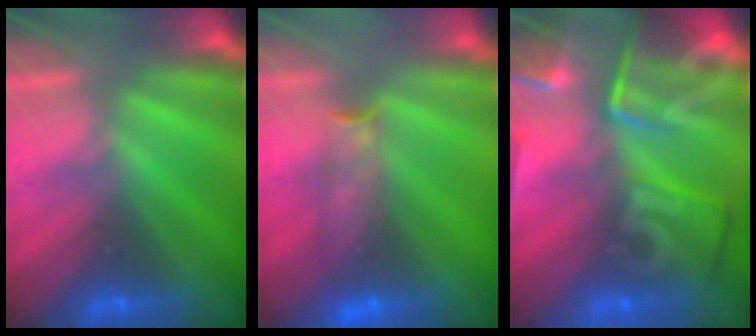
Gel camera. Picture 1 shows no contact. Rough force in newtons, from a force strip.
{"total": 5.7}
{"total": 8.0}